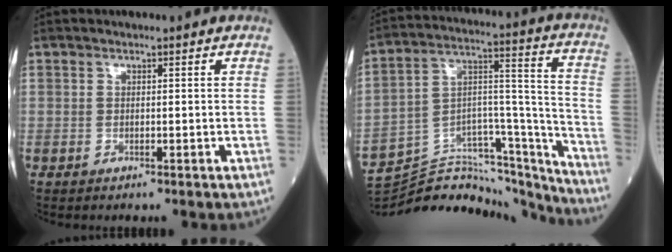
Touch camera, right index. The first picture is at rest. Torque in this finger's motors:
{"motor_torque": [1.03, -1.11, 0.03, 0.01]}